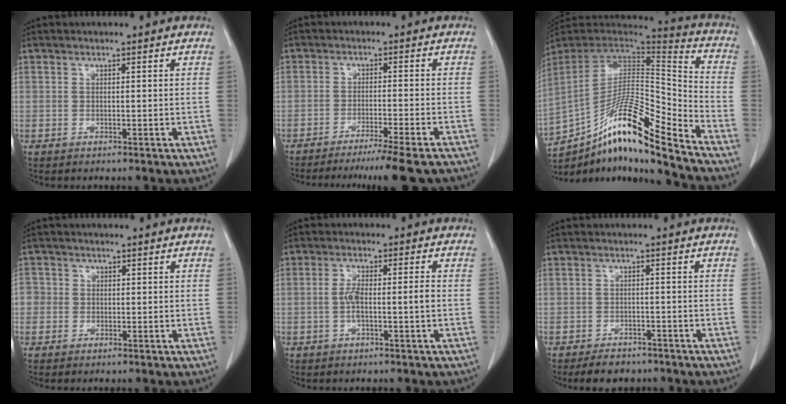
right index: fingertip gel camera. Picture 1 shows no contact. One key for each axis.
{"total": 13.4, "fx": -11.9, "fy": -0.8, "fz": 6.2, "tx": -0.063, "ty": -0.038, "tz": -0.163}
{"total": 20.6, "fx": -14.9, "fy": 1.5, "fz": 14.2, "tx": -0.256, "ty": 0.007, "tz": -0.267}
{"total": 2.6, "fx": -0.2, "fy": 2.6, "fz": 0.4, "tx": 0.006, "ty": 0.006, "tz": -0.009}
{"total": 4.4, "fx": -0.8, "fy": 0.5, "fz": 4.3, "tx": -0.087, "ty": 0.007, "tz": -0.013}
{"total": 4.1, "fx": -3.2, "fy": 2.3, "fz": 1.0, "tx": -0.017, "ty": 0.003, "tz": -0.046}